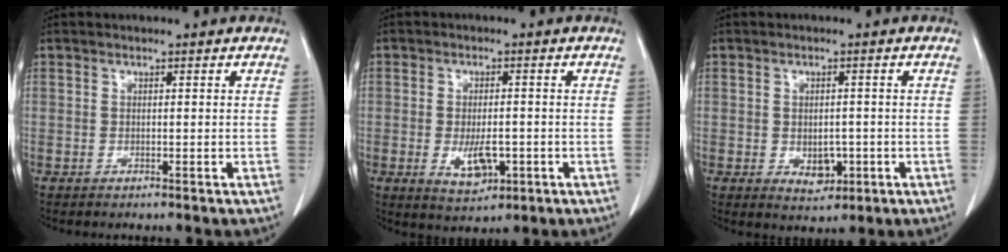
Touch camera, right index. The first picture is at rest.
{"total": 5.6, "force": [-1.5, 2.5, 4.7], "torque": [-0.081, -0.007, -0.014]}
{"total": 3.7, "force": [-1.0, 2.4, 2.6], "torque": [-0.033, -0.001, -0.002]}